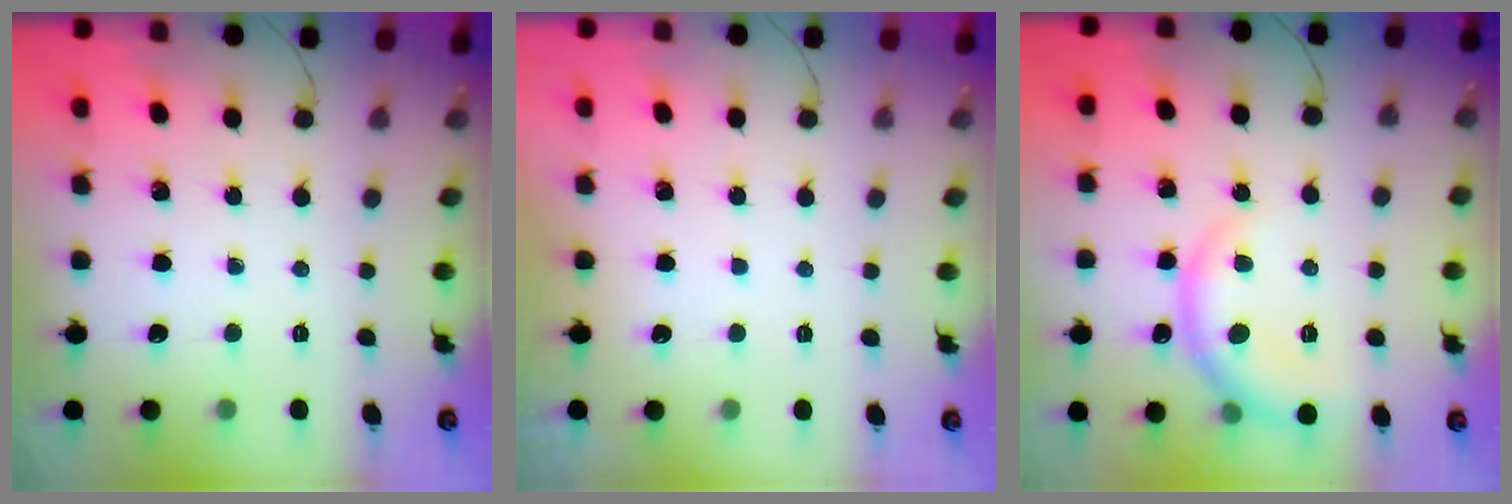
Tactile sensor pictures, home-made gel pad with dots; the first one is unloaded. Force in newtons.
{"total": 2.9, "press": 2.9, "slide": 0.1}
{"total": 8.6, "press": 8.6, "slide": 0.5}